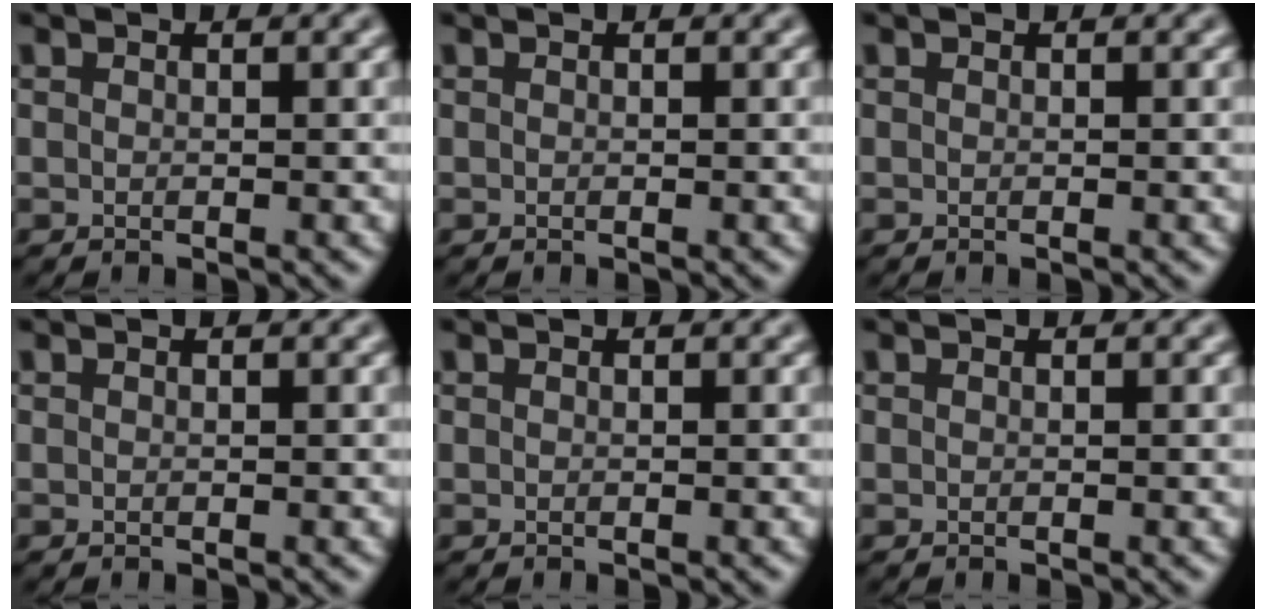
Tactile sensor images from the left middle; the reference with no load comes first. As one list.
[{"total": 0.0}, {"total": 0.0}, {"total": 0.0}, {"total": 0.0}, {"total": 0.0}]